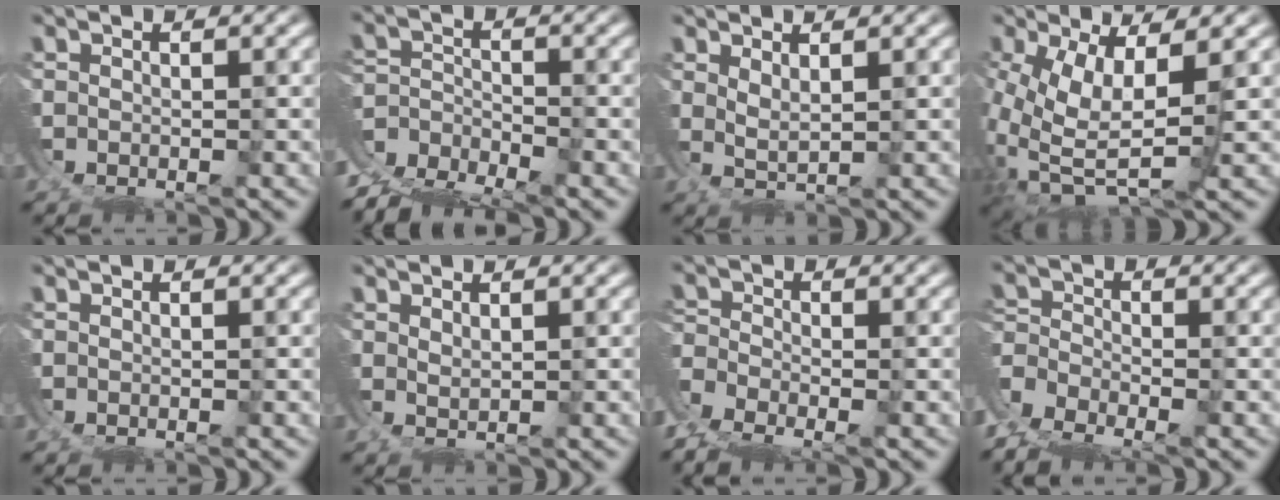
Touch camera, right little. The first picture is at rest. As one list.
[{"total": 8.0, "force": [-5.2, 5.3, 2.9], "torque": [-0.064, -0.038, -0.077]}, {"total": 3.3, "force": [0.9, 2.7, 1.6], "torque": [-0.042, 0.004, 0.007]}, {"total": 11.0, "force": [-1.4, 7.9, 7.5], "torque": [-0.199, -0.055, 0.003]}, {"total": 0.0}, {"total": 0.9, "force": [0.7, 0.6, 0.3], "torque": [-0.010, -0.004, 0.017]}, {"total": 5.3, "force": [-3.0, 3.7, 2.4], "torque": [-0.073, -0.031, -0.045]}, {"total": 7.1, "force": [-3.9, 5.3, 2.9], "torque": [-0.085, -0.037, -0.057]}]